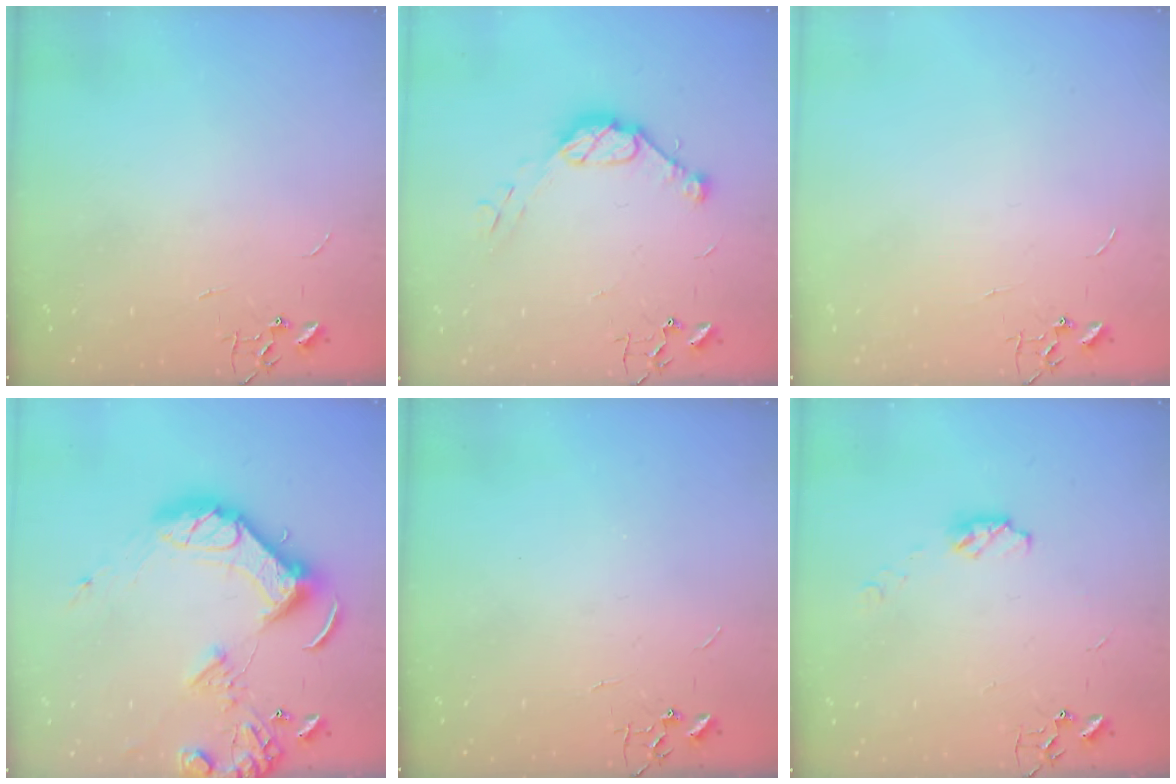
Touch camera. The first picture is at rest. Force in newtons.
{"total": 10.3, "press": 10.2, "slide": 0.8}
{"total": 0.0}
{"total": 16.3, "press": 16.1, "slide": 2.7}
{"total": 0.0}
{"total": 4.9, "press": 4.9, "slide": 0.4}